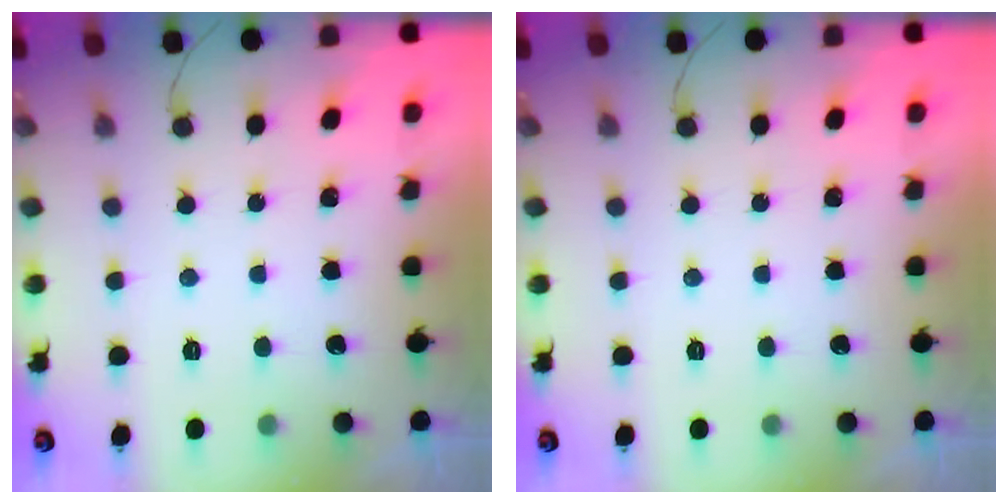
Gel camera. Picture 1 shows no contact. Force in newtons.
{"total": 0.0}